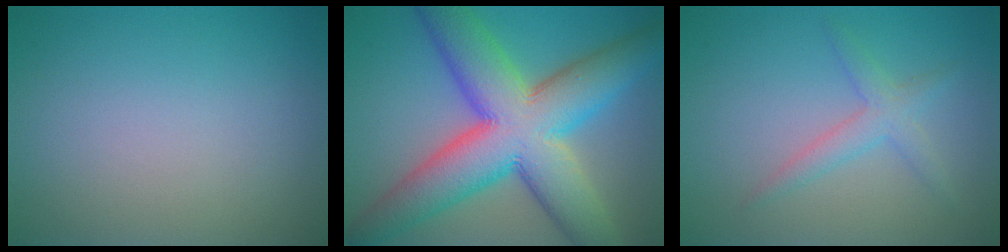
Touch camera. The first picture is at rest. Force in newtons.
{"total": 13.4, "press": 13.4, "slide": 0.4}
{"total": 2.2, "press": 2.2, "slide": 0.1}